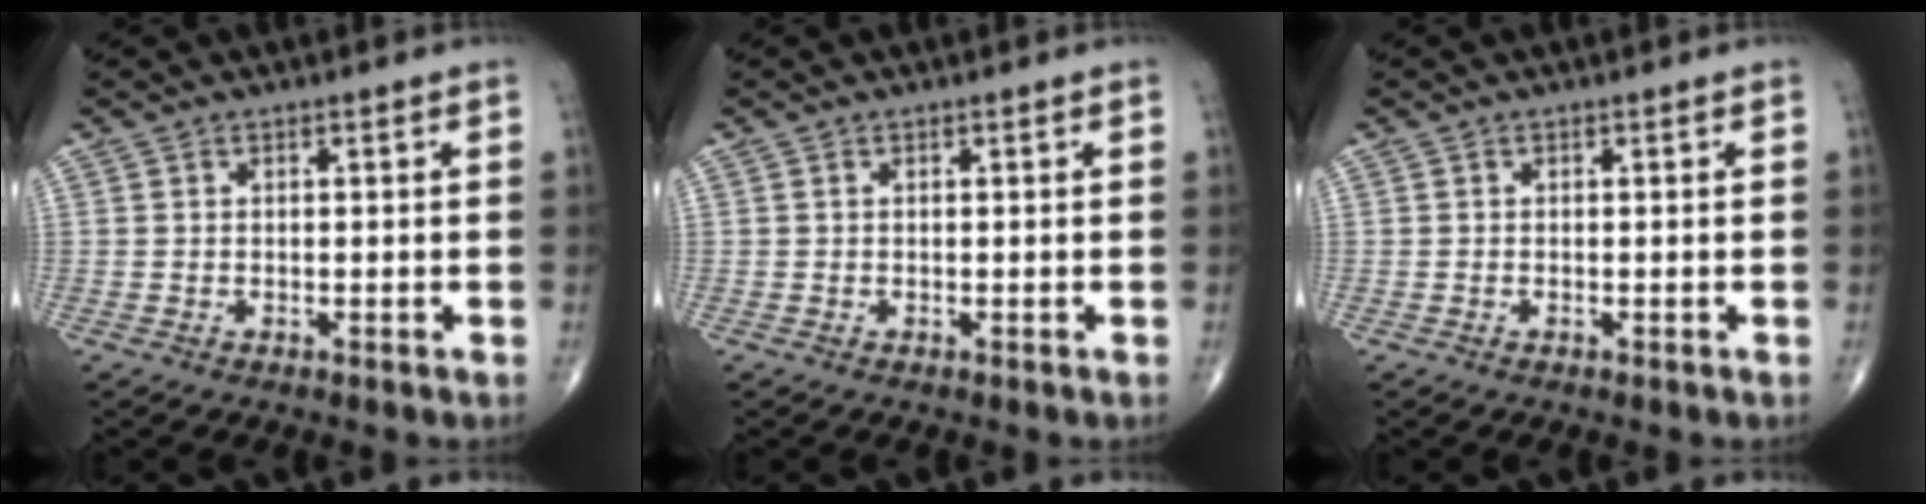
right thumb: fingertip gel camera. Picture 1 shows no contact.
{"total": 0.0}
{"total": 0.0}